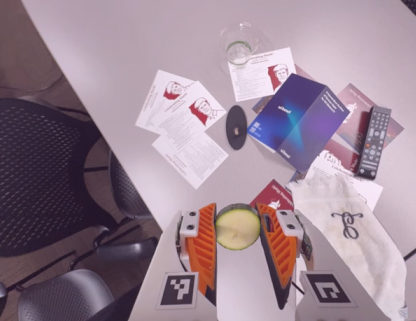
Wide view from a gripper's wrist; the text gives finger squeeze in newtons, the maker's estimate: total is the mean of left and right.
{"total": 13.2, "left": 14.2, "right": 12.2}